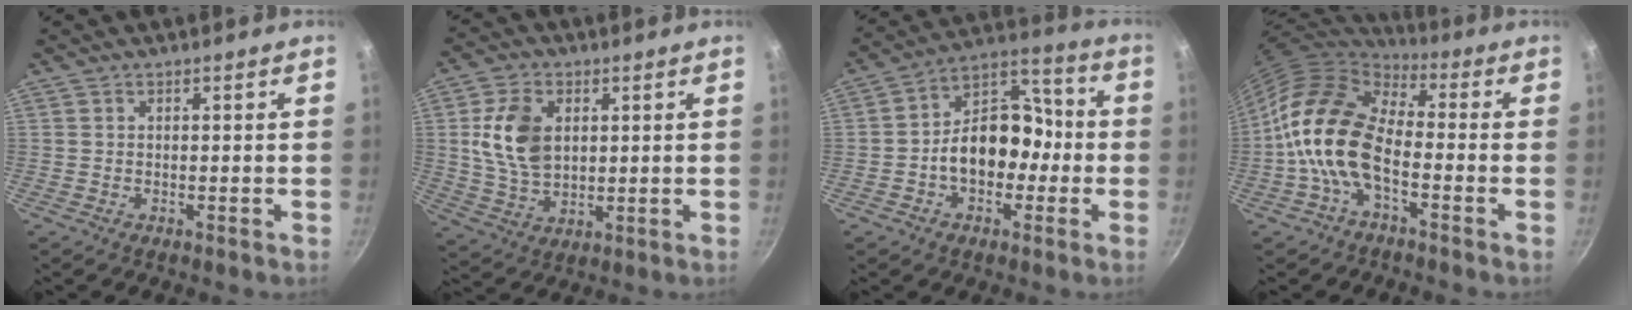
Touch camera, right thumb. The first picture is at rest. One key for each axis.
{"total": 11.5, "fx": 2.3, "fy": 7.8, "fz": 8.1, "tx": -0.138, "ty": -0.009, "tz": 0.047}
{"total": 14.5, "fx": -2.4, "fy": 10.4, "fz": 9.8, "tx": -0.096, "ty": 0.058, "tz": -0.051}
{"total": 14.8, "fx": -3.7, "fy": 8.4, "fz": 11.6, "tx": -0.192, "ty": 0.037, "tz": -0.086}